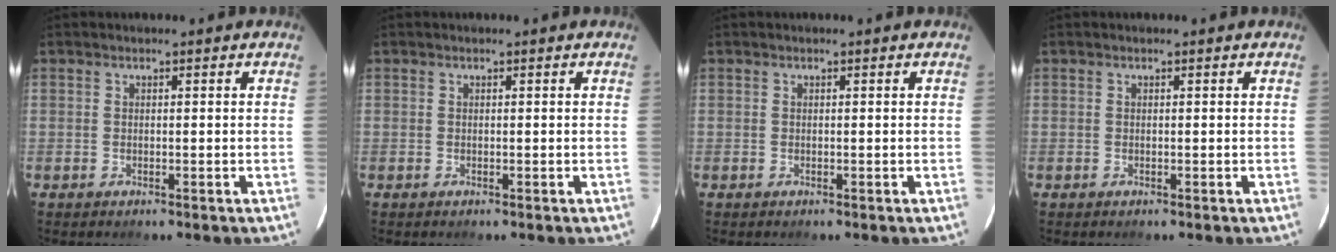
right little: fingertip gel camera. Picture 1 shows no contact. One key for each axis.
{"total": 0.0}
{"total": 0.0}
{"total": 0.0}